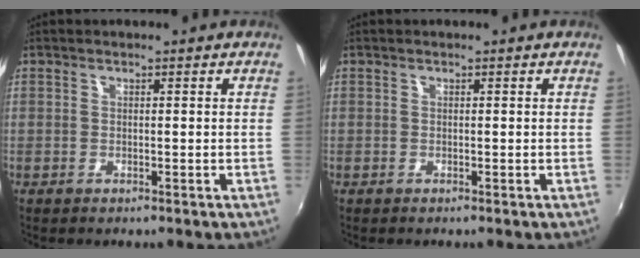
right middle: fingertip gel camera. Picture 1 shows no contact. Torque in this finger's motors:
{"motor_torque": [0.00, 0.00, 0.00, 0.00]}